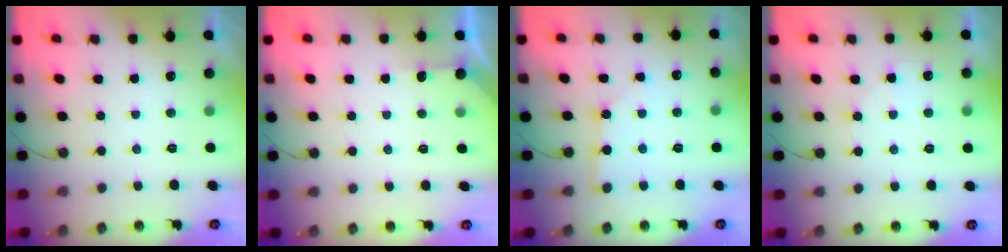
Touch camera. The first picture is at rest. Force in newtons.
{"total": 3.2, "press": 3.2, "slide": 0.3}
{"total": 2.4, "press": 2.4, "slide": 0.4}
{"total": 4.9, "press": 4.8, "slide": 0.7}